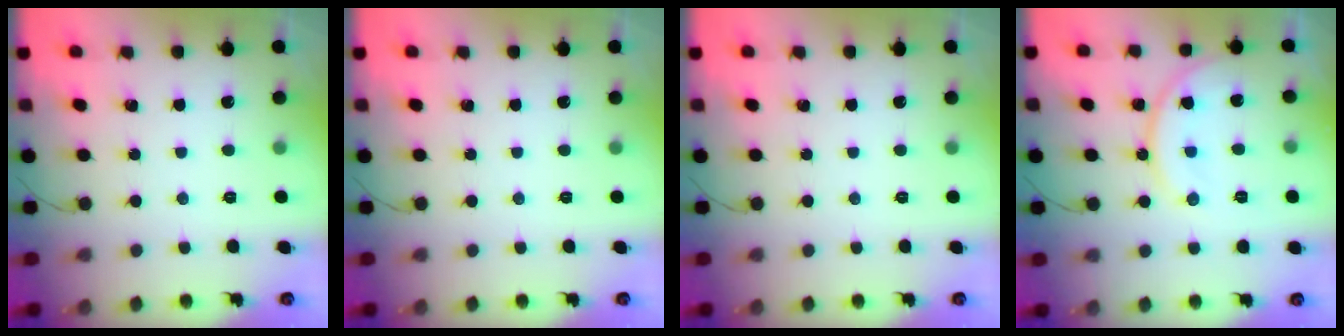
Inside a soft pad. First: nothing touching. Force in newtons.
{"total": 0.0}
{"total": 0.0}
{"total": 12.3, "press": 12.3, "slide": 0.6}